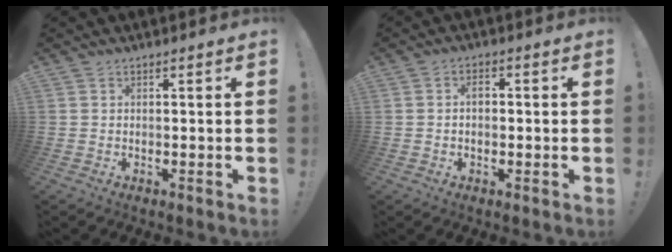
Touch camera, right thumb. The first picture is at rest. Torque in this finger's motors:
{"motor_torque": [0.22, -0.31, -0.01, 0.22, -0.01]}